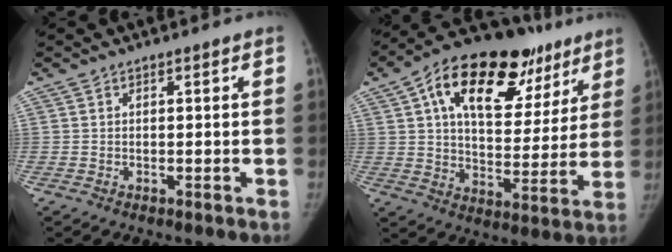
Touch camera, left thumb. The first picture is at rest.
{"total": 27.4, "force": [13.9, 14.7, 18.4], "torque": [-0.244, 0.014, 0.216]}